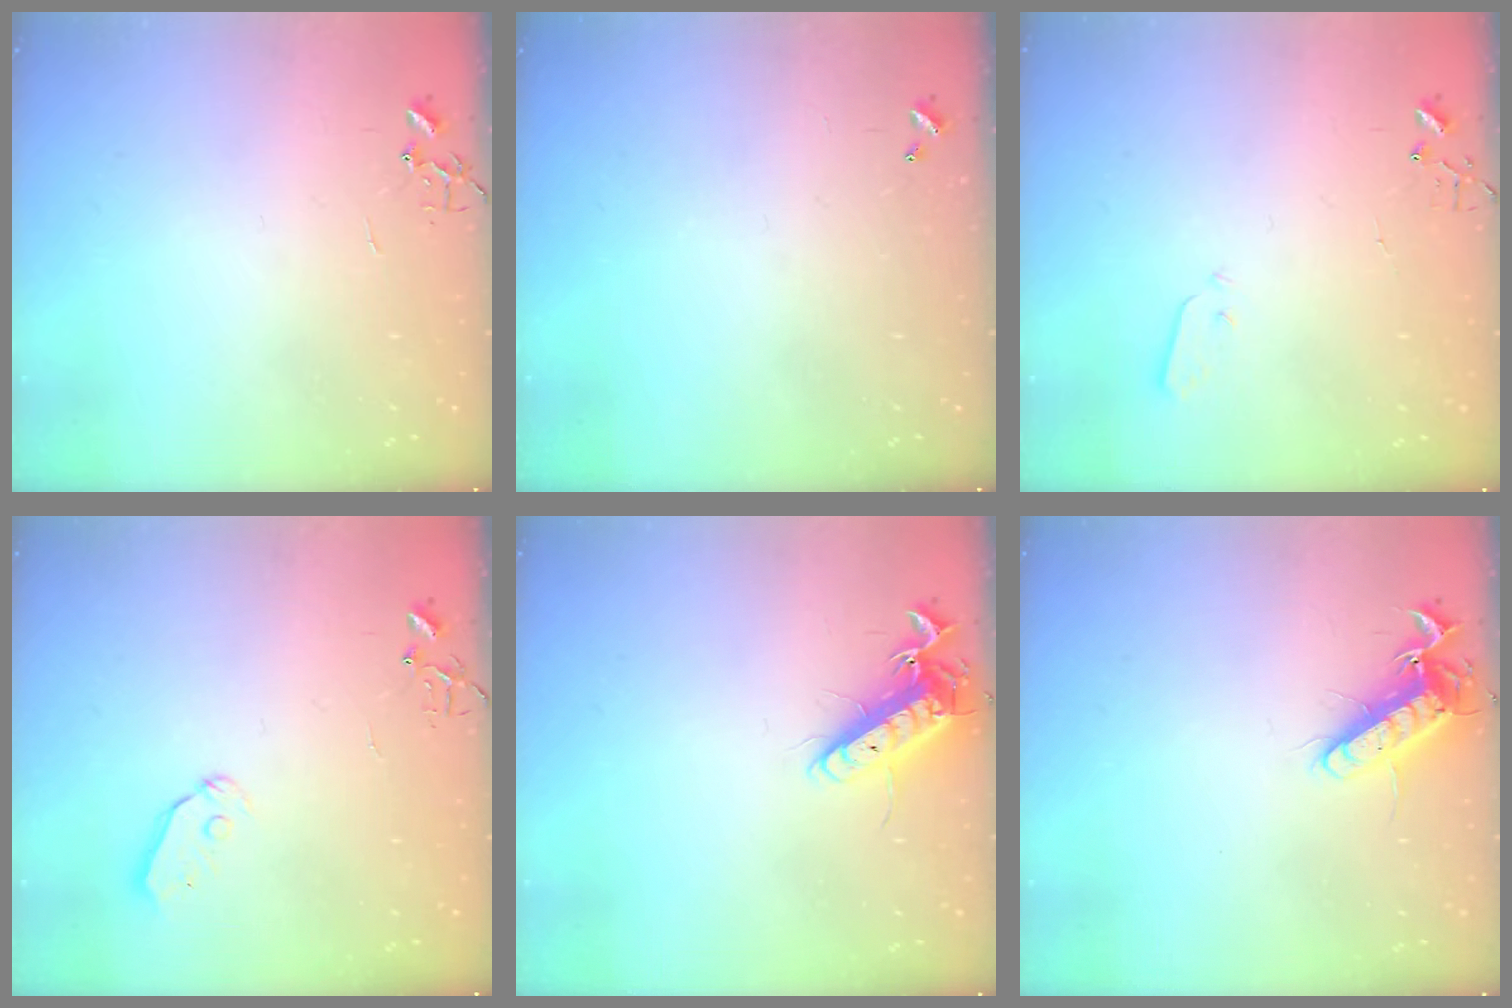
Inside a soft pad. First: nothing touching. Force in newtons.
{"total": 0.0}
{"total": 2.0, "press": 2.0, "slide": 0.4}
{"total": 4.9, "press": 4.8, "slide": 0.8}
{"total": 12.6, "press": 12.6, "slide": 1.4}
{"total": 12.2, "press": 12.1, "slide": 1.1}